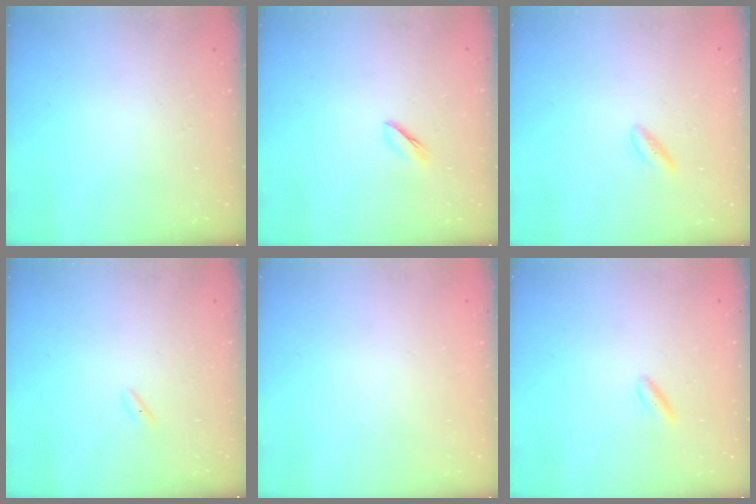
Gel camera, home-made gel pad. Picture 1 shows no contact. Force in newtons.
{"total": 2.5, "press": 2.5, "slide": 0.4}
{"total": 2.1, "press": 1.9, "slide": 0.9}
{"total": 1.6, "press": 1.5, "slide": 0.6}
{"total": 2.2, "press": 2.2, "slide": 0.1}
{"total": 2.3, "press": 2.1, "slide": 1.0}